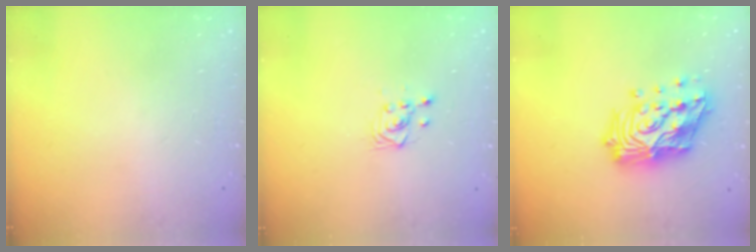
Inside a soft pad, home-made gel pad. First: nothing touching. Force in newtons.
{"total": 3.6, "press": 3.4, "slide": 1.4}
{"total": 25.6, "press": 25.5, "slide": 2.2}